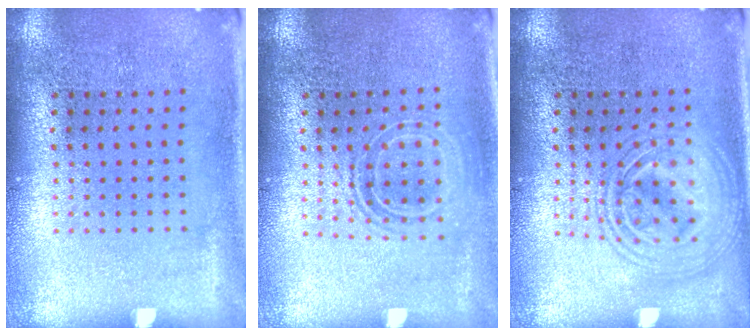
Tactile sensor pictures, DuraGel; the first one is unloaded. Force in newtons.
{"total": 1.5, "press": 1.2, "slide": 0.9}
{"total": 2.6, "press": 2.6, "slide": 0.3}